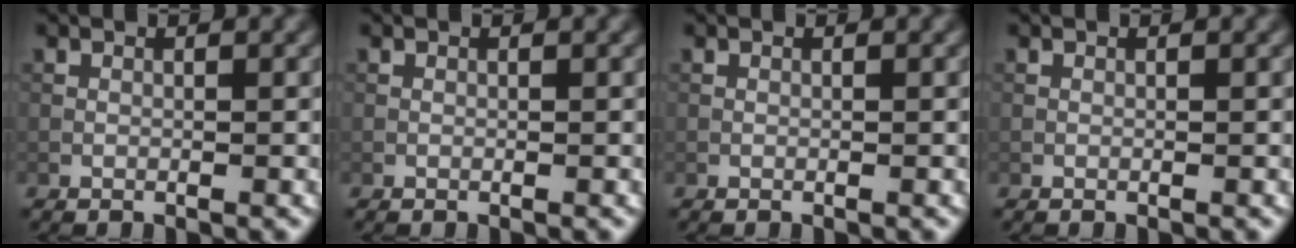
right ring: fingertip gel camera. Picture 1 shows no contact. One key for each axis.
{"total": 0.0}
{"total": 0.0}
{"total": 0.0}